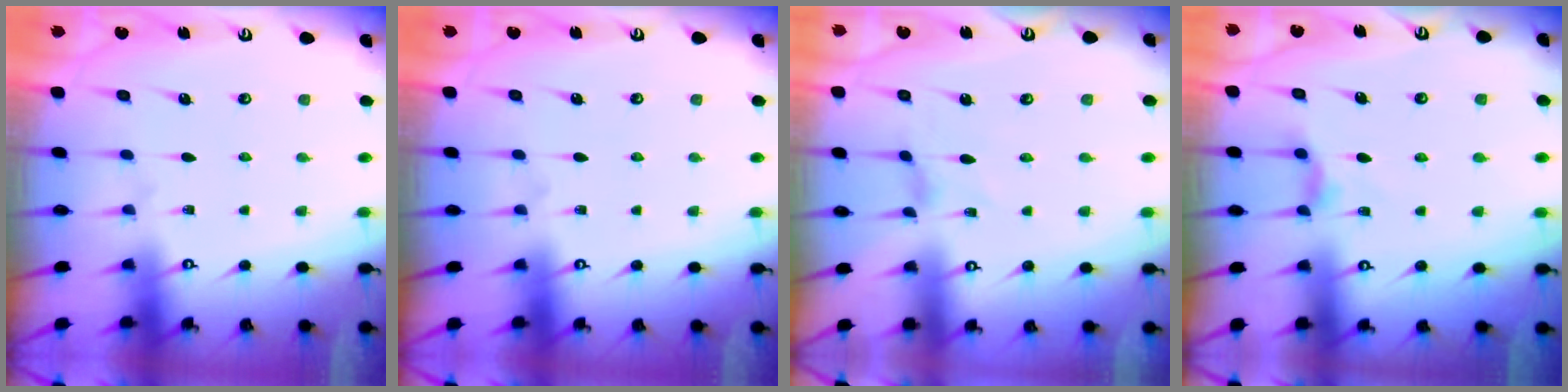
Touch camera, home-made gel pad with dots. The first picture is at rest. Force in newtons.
{"total": 0.0}
{"total": 0.0}
{"total": 4.3, "press": 4.2, "slide": 0.7}